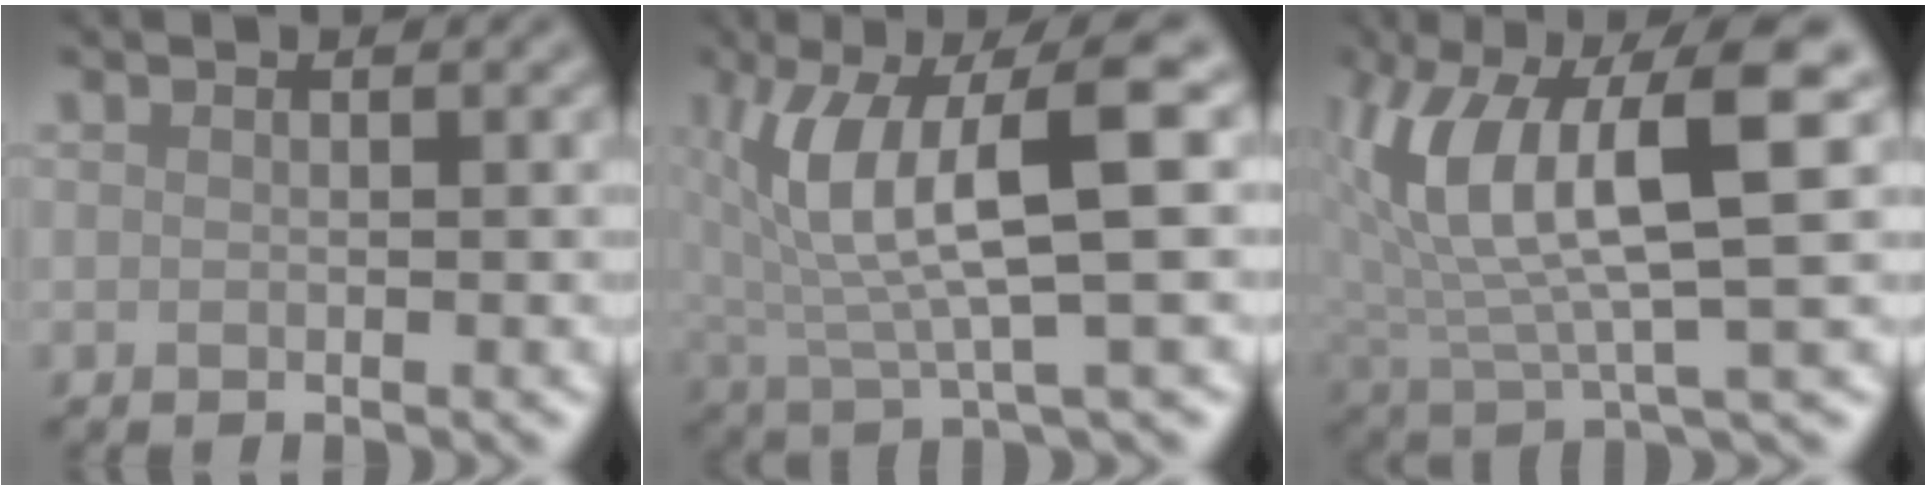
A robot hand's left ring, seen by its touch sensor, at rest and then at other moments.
{"total": 8.9, "force": [2.3, 2.2, 8.3], "torque": [-0.153, 0.002, 0.045]}
{"total": 10.1, "force": [3.3, 2.9, 9.1], "torque": [-0.176, 0.004, 0.061]}